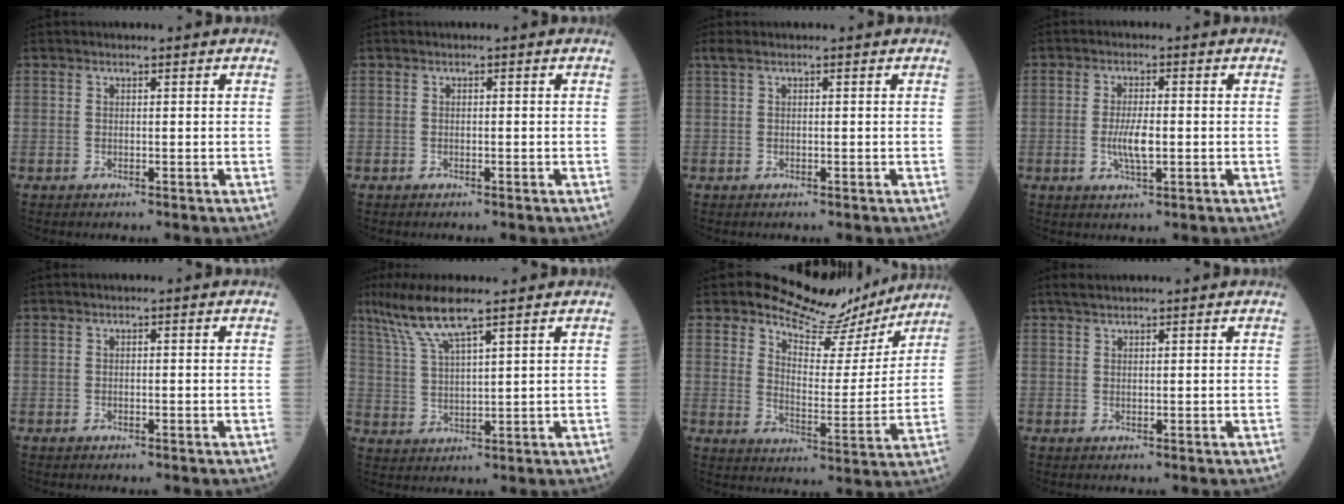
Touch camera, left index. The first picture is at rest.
{"total": 0.0}
{"total": 1.7, "force": [1.2, 0.5, 1.1], "torque": [-0.025, 0.026, 0.021]}
{"total": 4.3, "force": [-0.9, 1.0, 4.1], "torque": [-0.085, -0.008, -0.016]}
{"total": 0.0}
{"total": 8.0, "force": [5.8, 0.3, 5.5], "torque": [-0.114, 0.005, 0.113]}
{"total": 12.9, "force": [11.8, 4.4, 2.9], "torque": [-0.041, -0.027, 0.158]}
{"total": 2.8, "force": [2.3, 0.5, 1.4], "torque": [-0.024, 0.020, 0.041]}